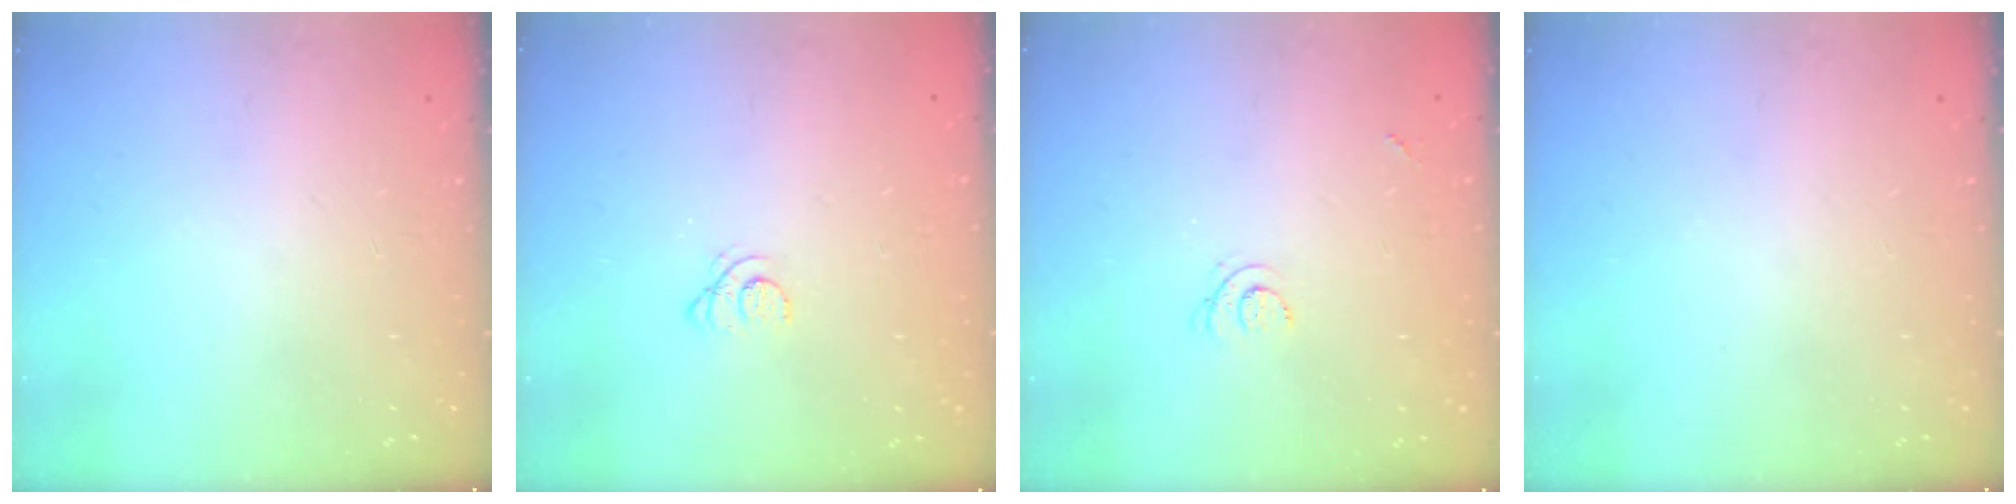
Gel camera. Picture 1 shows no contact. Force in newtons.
{"total": 1.5, "press": 1.5, "slide": 0.2}
{"total": 3.4, "press": 3.3, "slide": 0.9}
{"total": 0.0}